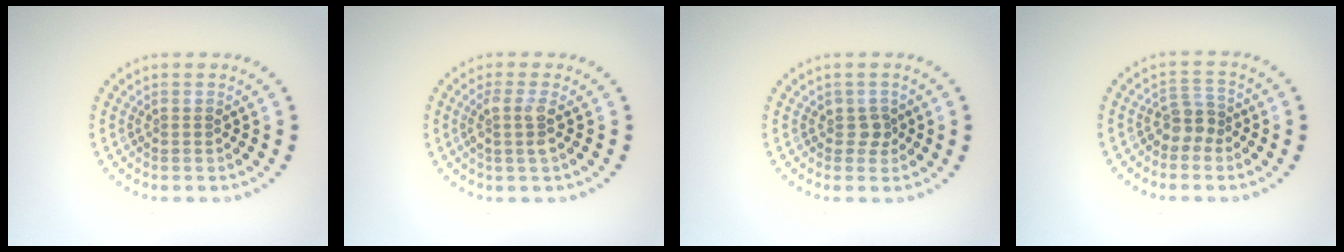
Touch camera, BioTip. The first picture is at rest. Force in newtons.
{"total": 1.9, "press": 1.6, "slide": 1.1}
{"total": 1.3, "press": 1.0, "slide": 0.7}
{"total": 2.1, "press": 1.6, "slide": 1.4}